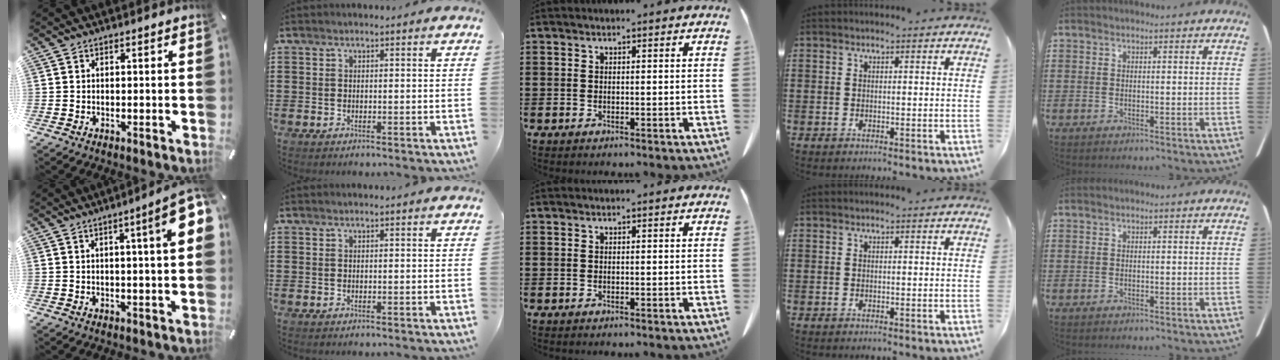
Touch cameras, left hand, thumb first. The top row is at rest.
{"thumb": {"total": 9.6, "force": [3.1, 1.0, 9.0], "torque": [-0.134, -0.013, 0.046]}}